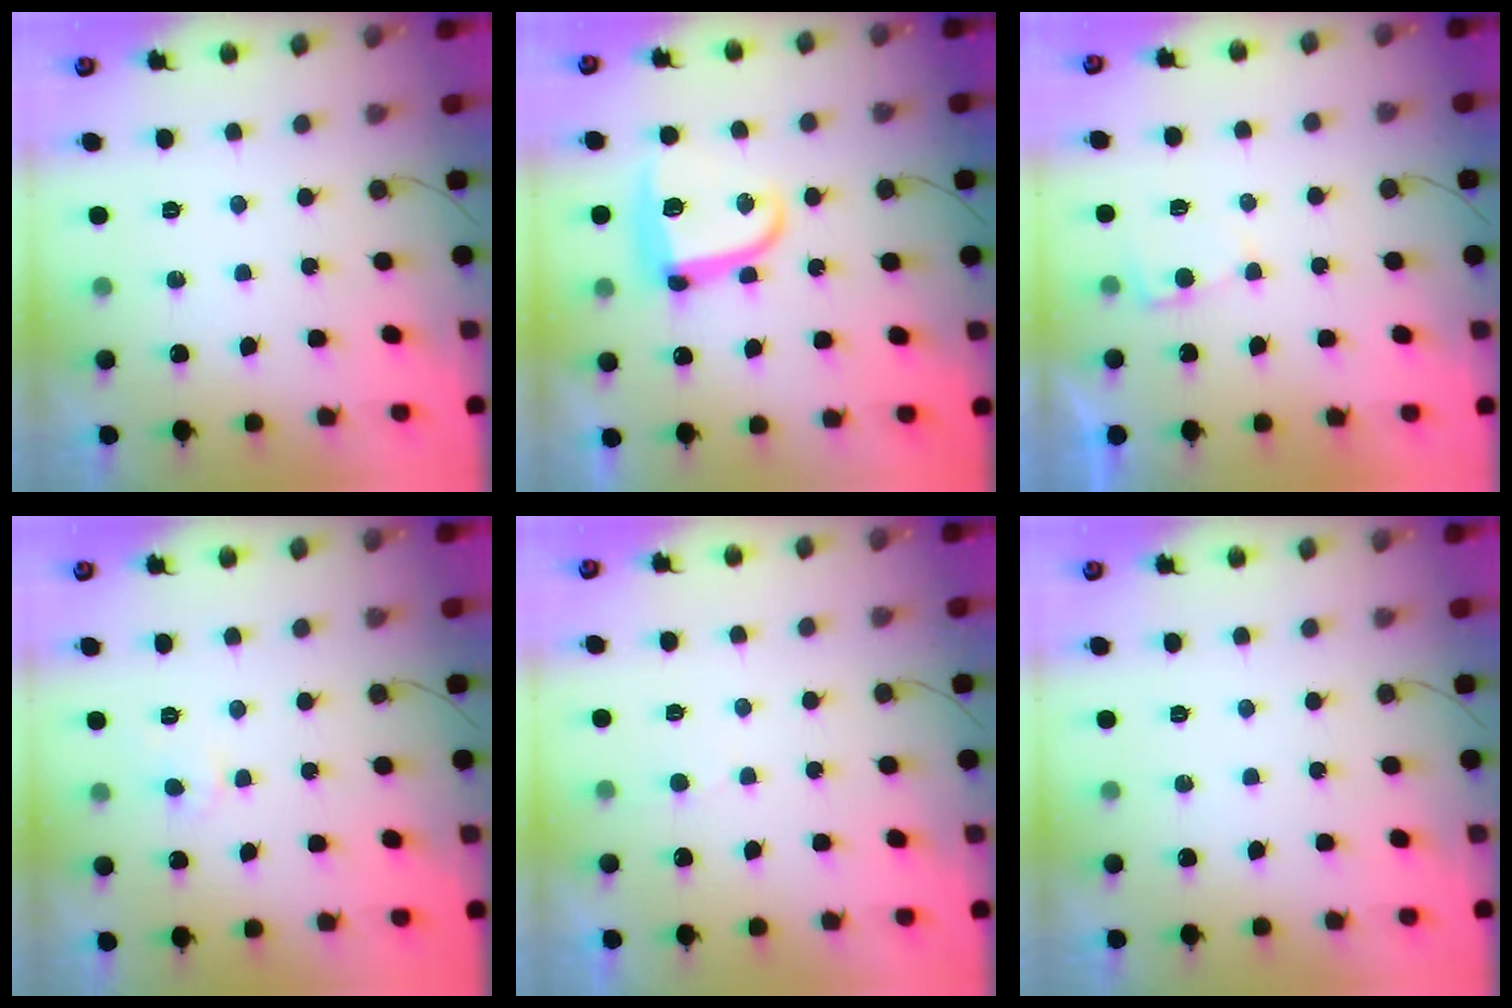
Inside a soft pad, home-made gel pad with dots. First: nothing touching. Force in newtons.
{"total": 12.6, "press": 12.6, "slide": 0.2}
{"total": 2.1, "press": 2.1, "slide": 0.3}
{"total": 2.9, "press": 2.9, "slide": 0.2}
{"total": 2.0, "press": 2.0, "slide": 0.1}
{"total": 0.0}